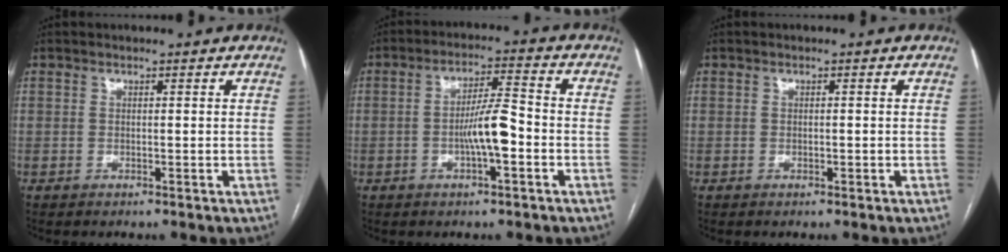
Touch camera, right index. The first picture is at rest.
{"total": 7.0, "force": [-1.8, 1.0, 6.7], "torque": [-0.124, 0.011, -0.033]}
{"total": 0.6, "force": [-0.2, 0.2, 0.5], "torque": [-0.010, -0.001, -0.001]}